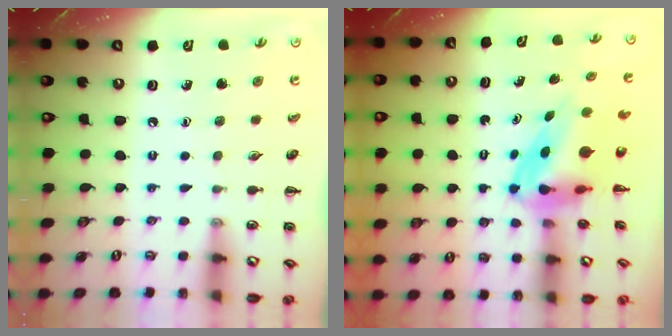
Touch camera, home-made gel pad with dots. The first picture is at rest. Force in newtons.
{"total": 5.4, "press": 5.1, "slide": 1.5}